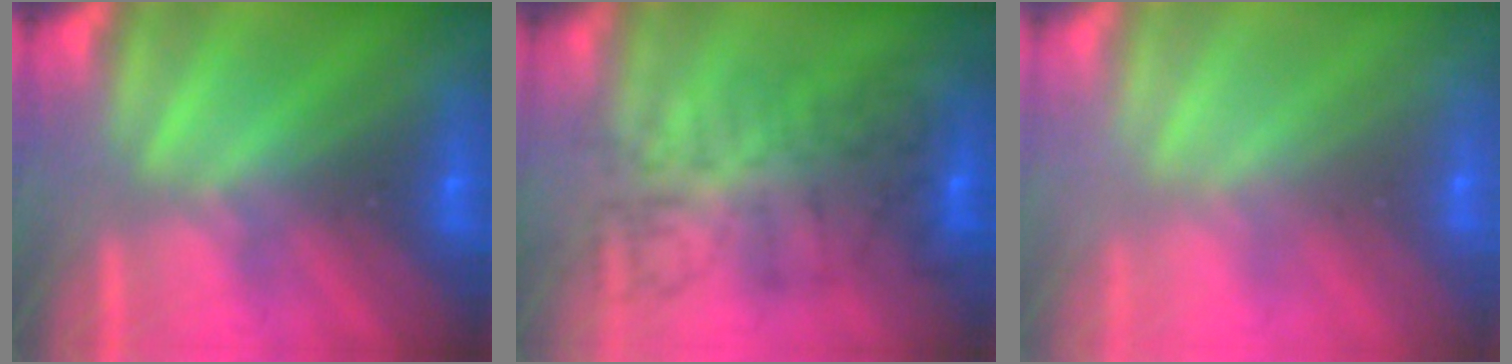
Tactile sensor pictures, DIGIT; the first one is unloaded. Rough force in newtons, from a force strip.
{"total": 4.5}
{"total": 7.6}